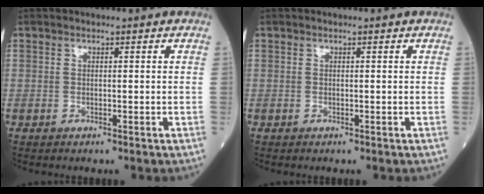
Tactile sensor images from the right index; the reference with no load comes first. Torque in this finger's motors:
{"motor_torque": [-0.01, 0.03, 0.06, 0.00]}